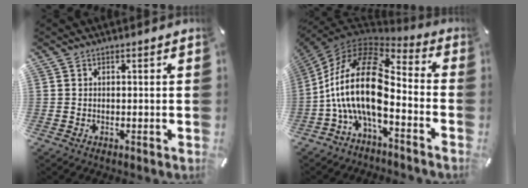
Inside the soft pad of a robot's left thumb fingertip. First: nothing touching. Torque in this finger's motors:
{"motor_torque": [0.14, 3.36, 2.77, 0.00, 1.02]}